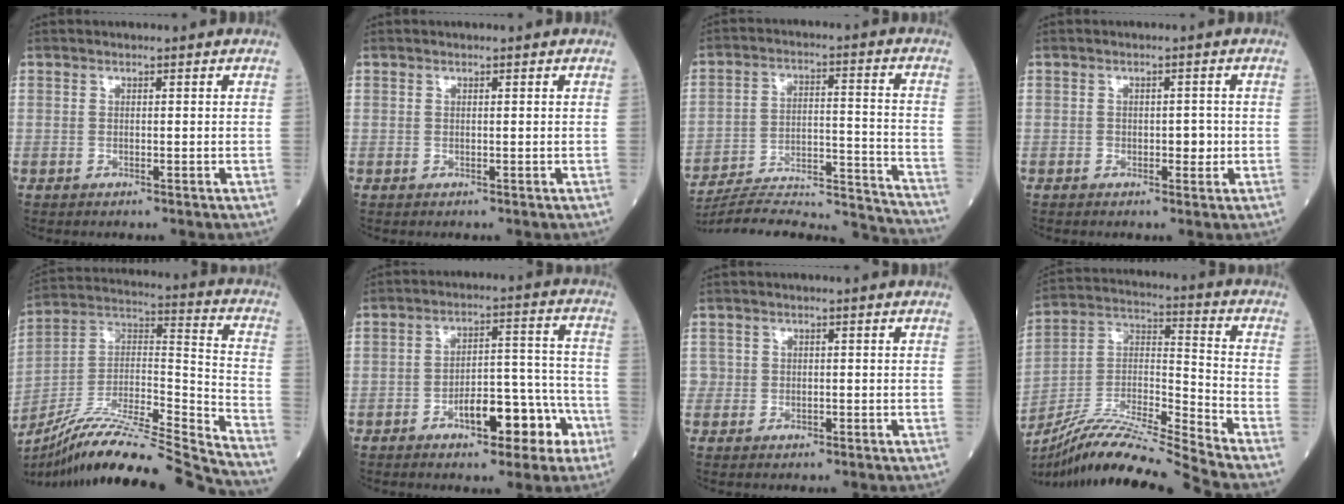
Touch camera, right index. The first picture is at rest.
{"total": 0.0}
{"total": 24.0, "force": [-23.1, 0.7, 6.6], "torque": [-0.088, 0.003, -0.333]}
{"total": 2.2, "force": [-0.4, 1.3, 1.7], "torque": [-0.019, 0.003, -0.004]}
{"total": 27.3, "force": [-24.6, -0.5, 11.7], "torque": [-0.194, -0.013, -0.400]}
{"total": 10.3, "force": [-5.0, 4.2, 7.9], "torque": [-0.112, 0.038, -0.068]}
{"total": 1.6, "force": [-0.4, 1.5, 0.4], "torque": [-0.001, 0.005, -0.006]}
{"total": 17.7, "force": [-16.2, -2.7, 6.6], "torque": [-0.124, 0.015, -0.292]}